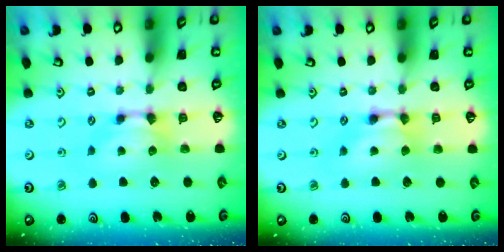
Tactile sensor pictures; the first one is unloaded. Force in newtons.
{"total": 1.8, "press": 1.7, "slide": 0.0}